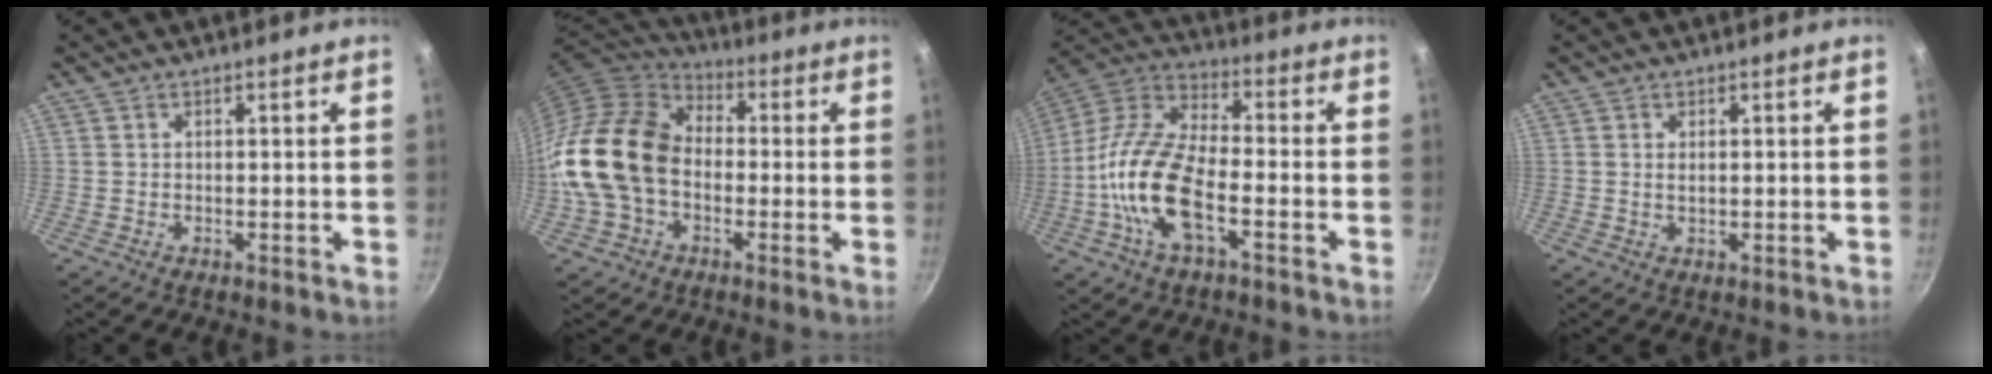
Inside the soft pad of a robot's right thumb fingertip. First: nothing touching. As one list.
[{"total": 17.8, "force": [-2.0, 12.8, 12.1], "torque": [-0.210, 0.038, -0.051]}, {"total": 16.3, "force": [-4.9, 7.1, 13.8], "torque": [-0.264, 0.038, -0.115]}, {"total": 1.3, "force": [0.3, 0.7, 1.1], "torque": [-0.019, 0.000, 0.006]}]